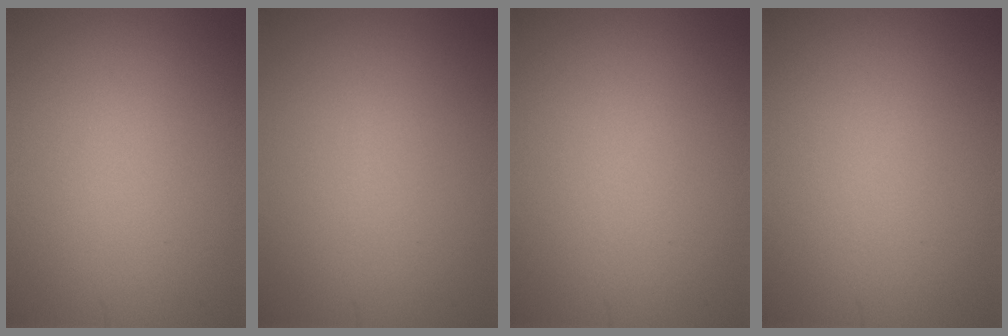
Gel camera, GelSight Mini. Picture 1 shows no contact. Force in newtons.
{"total": 0.0}
{"total": 0.0}
{"total": 0.0}